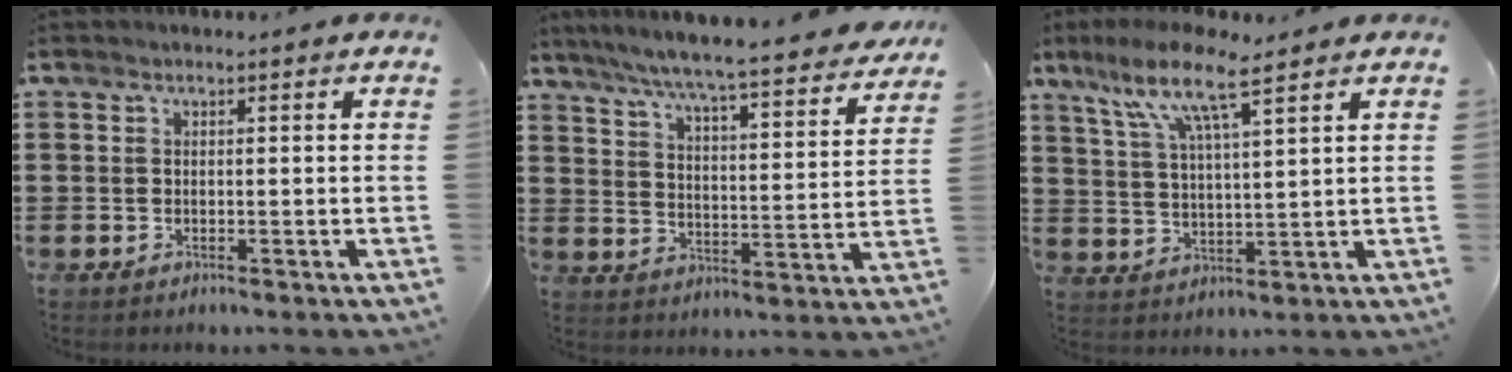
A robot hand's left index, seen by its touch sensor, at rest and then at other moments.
{"total": 6.6, "force": [6.0, -0.7, 2.6], "torque": [-0.078, -0.049, 0.097]}
{"total": 9.1, "force": [6.5, 1.1, 6.2], "torque": [-0.140, -0.017, 0.115]}